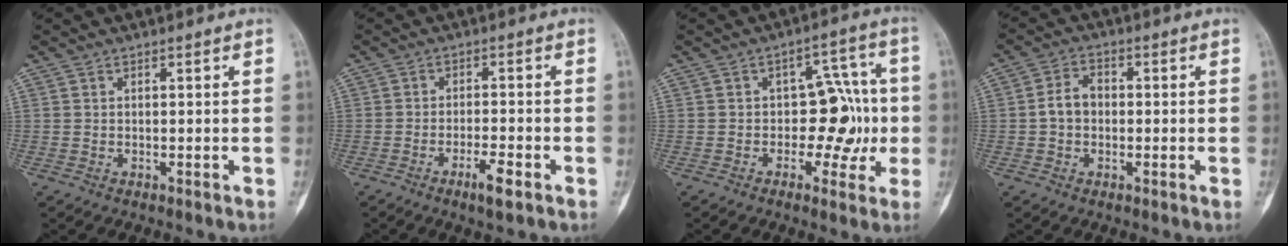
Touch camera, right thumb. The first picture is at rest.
{"total": 4.3, "force": [-2.4, 0.8, 3.4], "torque": [-0.062, 0.010, -0.043]}
{"total": 9.8, "force": [-1.1, 6.5, 7.2], "torque": [-0.042, 0.035, -0.019]}
{"total": 4.7, "force": [-0.4, 3.5, 3.0], "torque": [-0.046, 0.019, -0.015]}